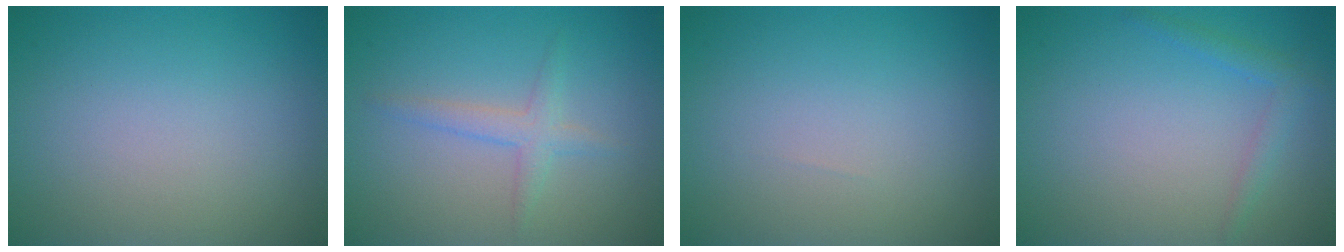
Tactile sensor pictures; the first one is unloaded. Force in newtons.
{"total": 1.9, "press": 1.9, "slide": 0.1}
{"total": 0.0}
{"total": 1.6, "press": 1.6, "slide": 0.1}